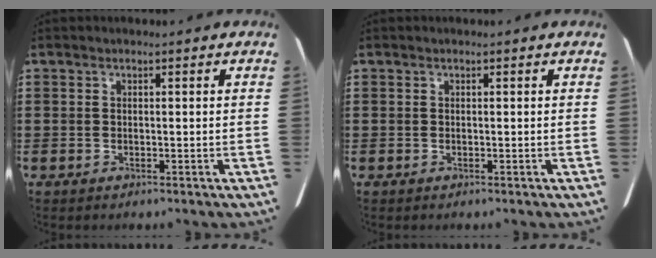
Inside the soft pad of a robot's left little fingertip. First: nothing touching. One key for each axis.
{"total": 0.0}